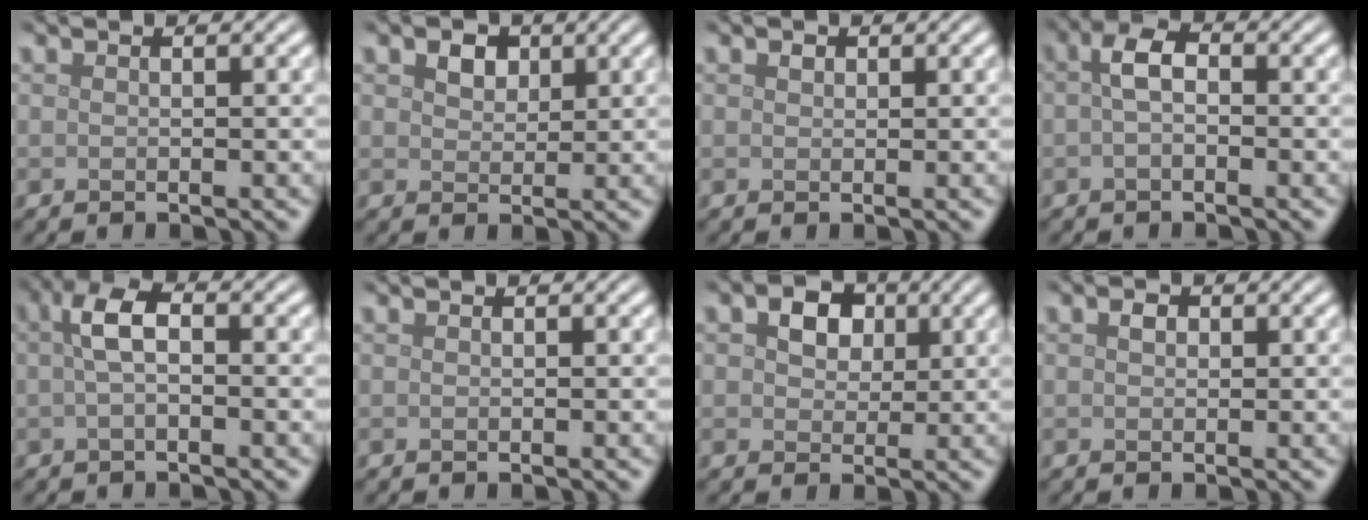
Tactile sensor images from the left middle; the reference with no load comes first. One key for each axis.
{"total": 2.0, "fx": 1.1, "fy": 1.3, "fz": 0.9, "tx": -0.020, "ty": 0.002, "tz": 0.017}
{"total": 0.5, "fx": 0.3, "fy": 0.4, "fz": 0.2, "tx": -0.004, "ty": -0.001, "tz": 0.004}
{"total": 2.4, "fx": -0.1, "fy": 1.3, "fz": 2.0, "tx": -0.039, "ty": 0.006, "tz": -0.010}
{"total": 2.9, "fx": 0.1, "fy": 1.1, "fz": 2.7, "tx": -0.055, "ty": 0.008, "tz": -0.005}
{"total": 0.0}
{"total": 3.5, "fx": 1.3, "fy": 2.6, "fz": 2.0, "tx": -0.033, "ty": 0.002, "tz": 0.009}
{"total": 0.9, "fx": 0.3, "fy": 0.7, "fz": 0.5, "tx": -0.011, "ty": 0.000, "tz": 0.002}